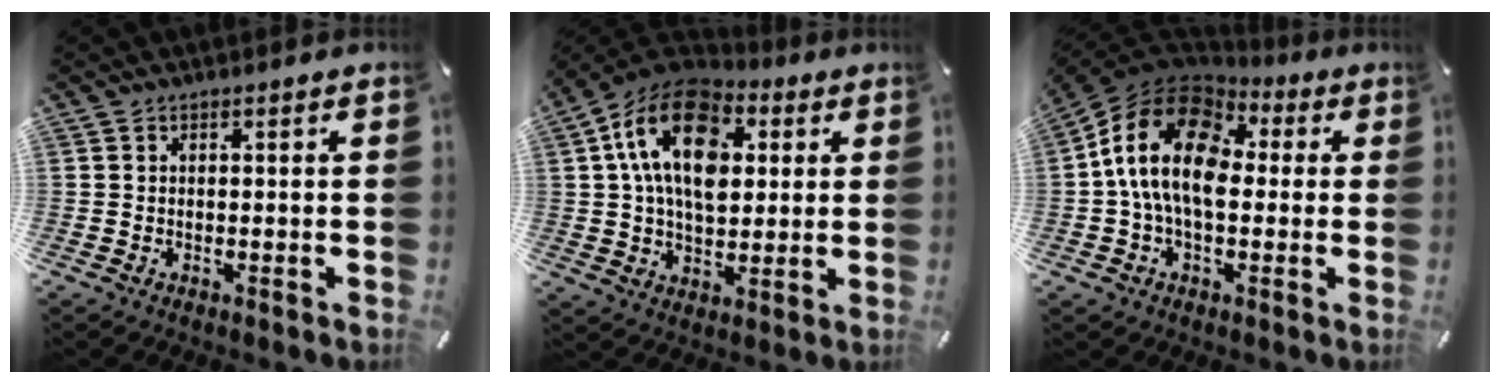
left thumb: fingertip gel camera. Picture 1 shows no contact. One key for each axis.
{"total": 18.2, "fx": 5.2, "fy": 12.2, "fz": 12.4, "tx": -0.234, "ty": -0.010, "tz": 0.089}
{"total": 16.0, "fx": 0.6, "fy": 10.8, "fz": 11.8, "tx": -0.247, "ty": 0.012, "tz": 0.006}